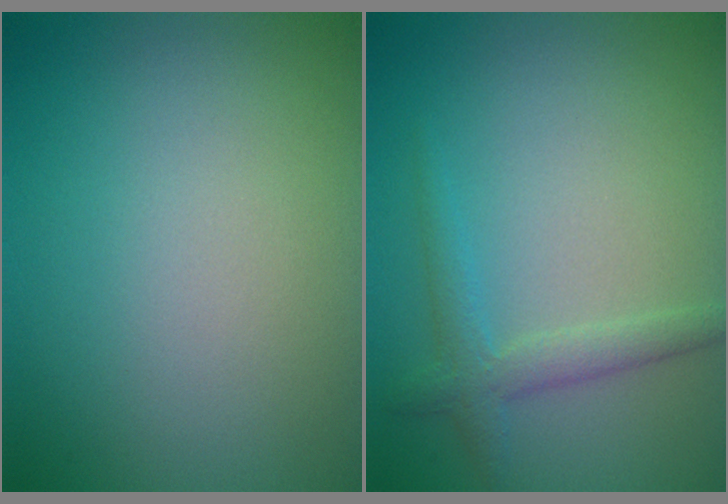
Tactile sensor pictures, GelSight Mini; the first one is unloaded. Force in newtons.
{"total": 2.3, "press": 2.3, "slide": 0.0}